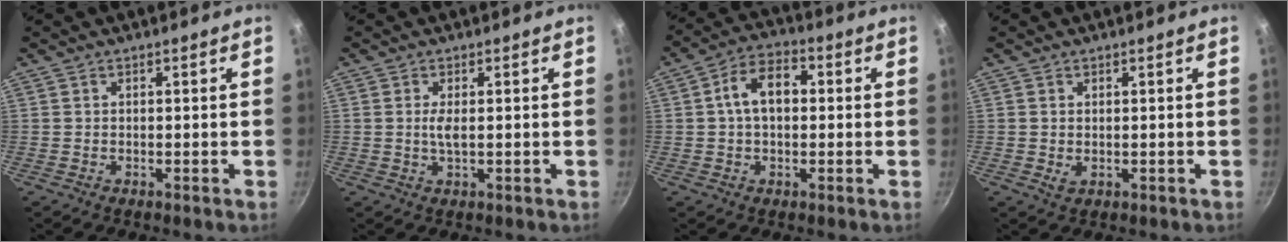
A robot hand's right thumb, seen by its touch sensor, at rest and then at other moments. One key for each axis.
{"total": 2.3, "fx": 0.2, "fy": 0.6, "fz": 2.2, "tx": -0.047, "ty": -0.002, "tz": 0.005}
{"total": 8.9, "fx": 0.9, "fy": 5.7, "fz": 6.7, "tx": -0.092, "ty": 0.026, "tz": 0.003}
{"total": 1.4, "fx": 0.2, "fy": 0.9, "fz": 1.0, "tx": -0.015, "ty": -0.007, "tz": 0.004}